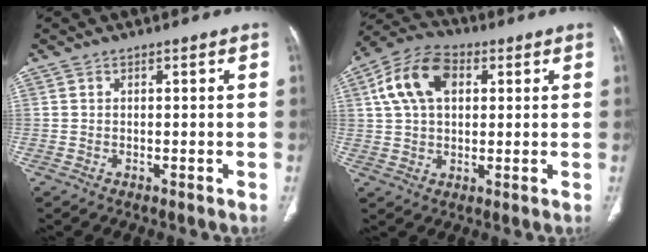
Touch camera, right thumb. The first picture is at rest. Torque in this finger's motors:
{"motor_torque": [0.47, 0.55, 0.56, -0.52, 0.10]}